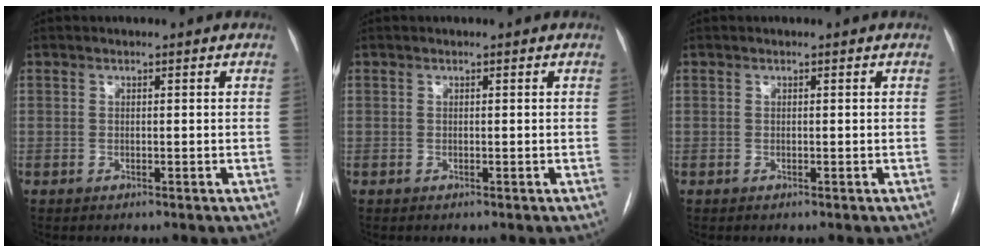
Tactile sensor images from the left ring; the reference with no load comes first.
{"total": 0.0}
{"total": 0.0}